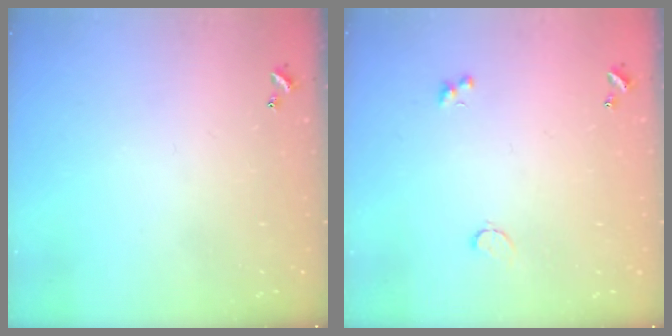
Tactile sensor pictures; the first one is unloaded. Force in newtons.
{"total": 1.3, "press": 1.2, "slide": 0.6}